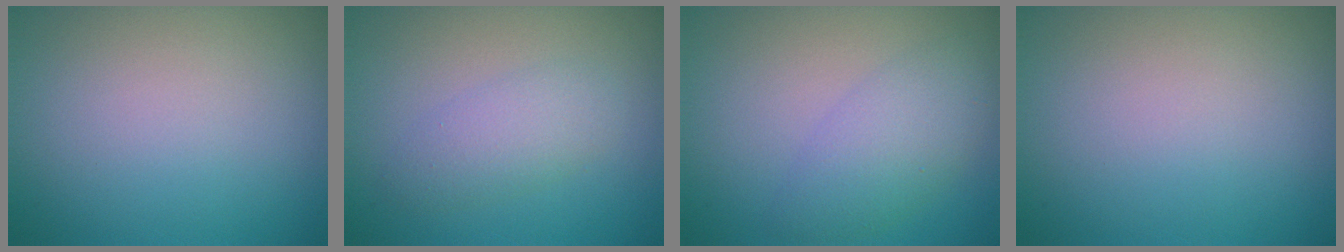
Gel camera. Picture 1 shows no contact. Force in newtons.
{"total": 2.6, "press": 2.6, "slide": 0.1}
{"total": 3.6, "press": 3.6, "slide": 0.1}
{"total": 0.0}